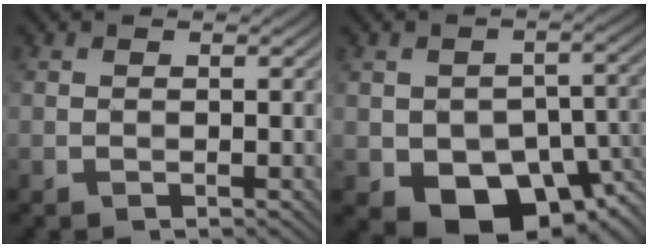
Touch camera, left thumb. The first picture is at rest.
{"total": 11.9, "force": [-5.3, 7.2, 7.8], "torque": [-0.124, -0.028, -0.076]}